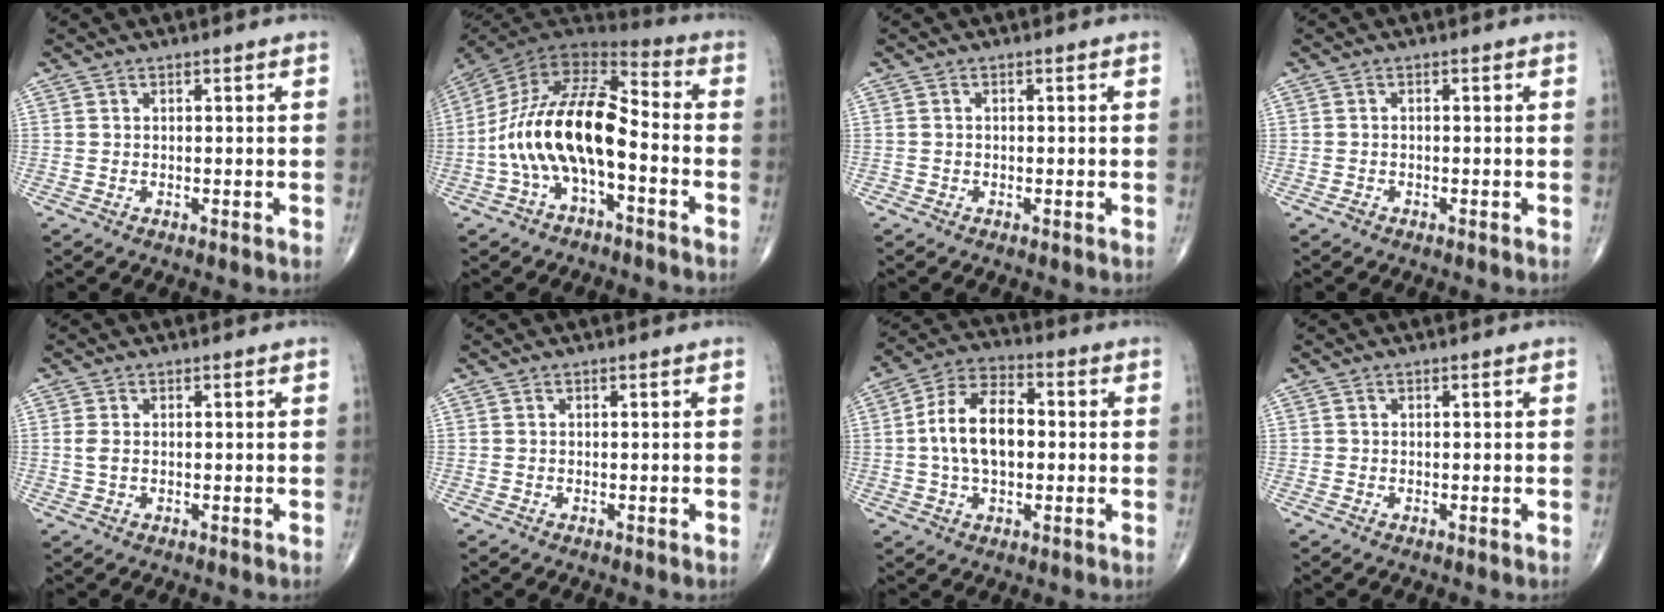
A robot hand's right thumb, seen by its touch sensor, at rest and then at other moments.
{"total": 18.0, "force": [-3.9, 8.4, 15.5], "torque": [-0.283, 0.059, -0.078]}
{"total": 0.5, "force": [-0.3, 0.4, 0.1], "torque": [0.000, 0.003, -0.006]}
{"total": 0.9, "force": [-0.6, 0.5, 0.4], "torque": [-0.005, 0.004, -0.012]}
{"total": 1.8, "force": [0.1, 1.1, 1.4], "torque": [-0.036, 0.002, 0.002]}
{"total": 0.0}
{"total": 12.7, "force": [0.2, 7.5, 10.3], "torque": [-0.181, 0.026, -0.003]}
{"total": 0.0}